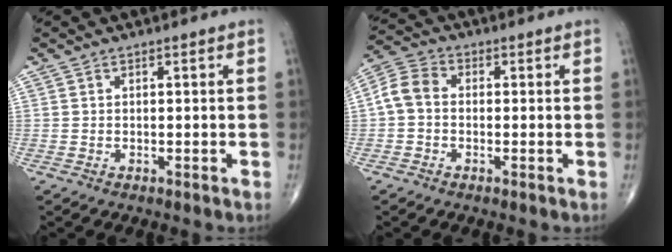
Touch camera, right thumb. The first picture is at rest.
{"total": 5.8, "force": [-0.3, 4.3, 3.8], "torque": [-0.071, 0.017, -0.020]}